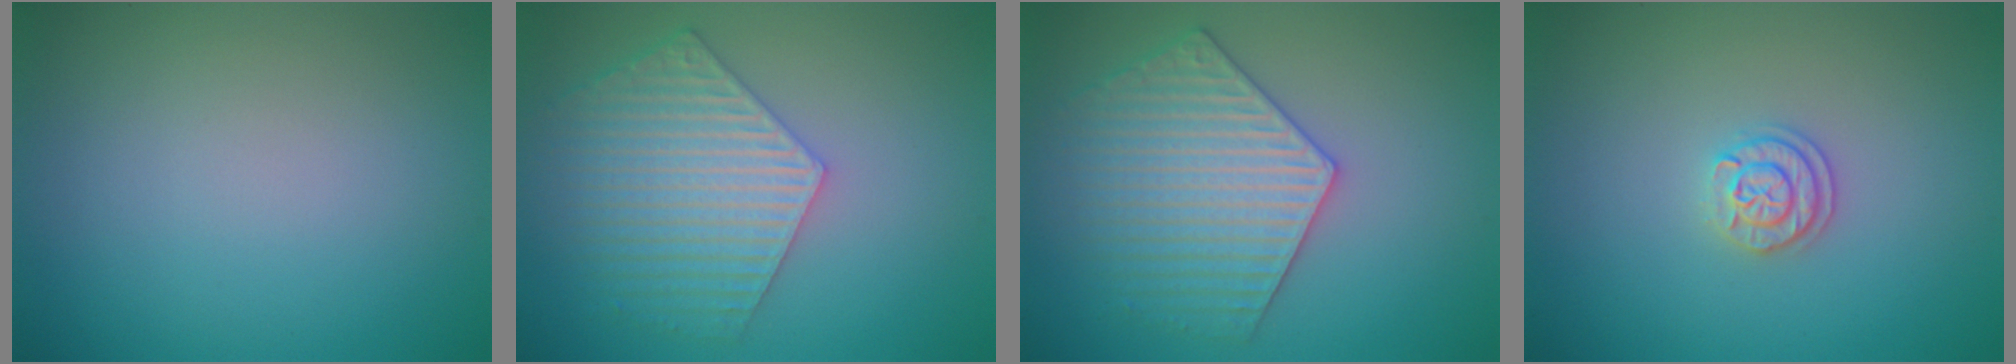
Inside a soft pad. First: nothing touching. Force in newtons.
{"total": 5.9, "press": 4.6, "slide": 3.6}
{"total": 4.7, "press": 4.5, "slide": 1.3}
{"total": 2.0, "press": 1.9, "slide": 0.8}